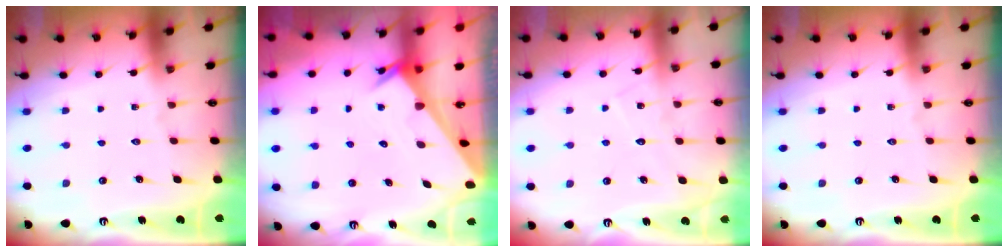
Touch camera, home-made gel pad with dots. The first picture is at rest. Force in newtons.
{"total": 3.3, "press": 3.3, "slide": 0.3}
{"total": 6.6, "press": 6.6, "slide": 0.4}
{"total": 0.0}